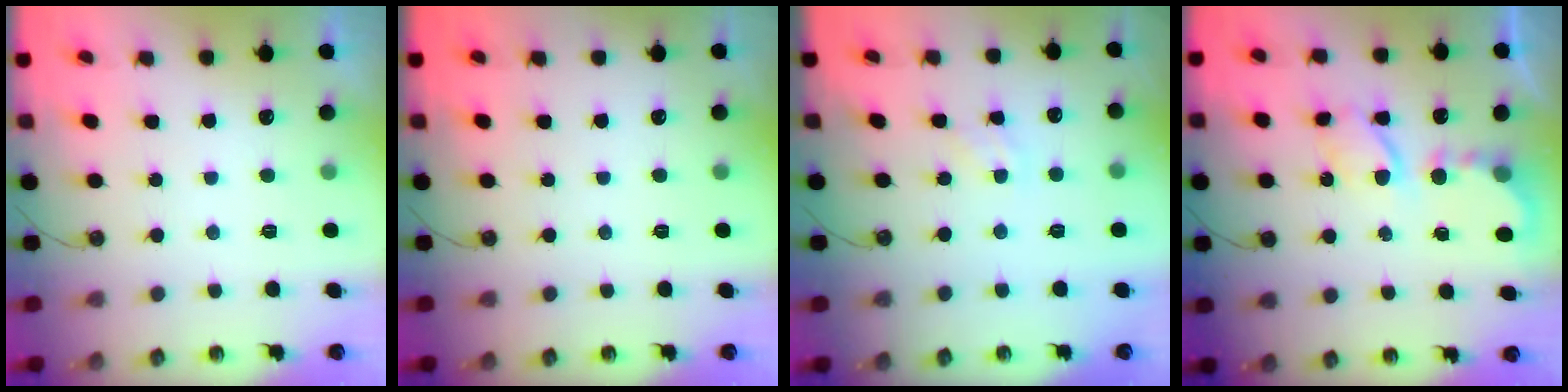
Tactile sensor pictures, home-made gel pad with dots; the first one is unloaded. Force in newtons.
{"total": 0.0}
{"total": 1.7, "press": 1.7, "slide": 0.3}
{"total": 6.1, "press": 6.1, "slide": 0.2}